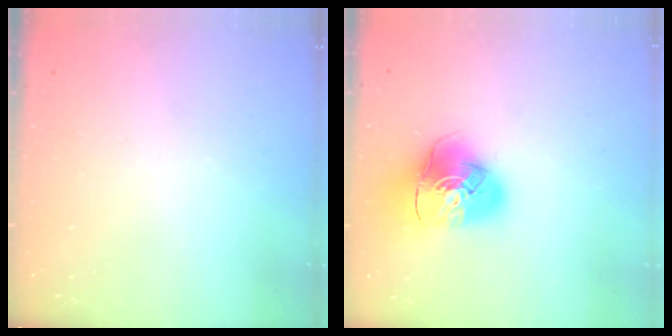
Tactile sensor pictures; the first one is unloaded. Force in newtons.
{"total": 12.8, "press": 12.6, "slide": 1.9}